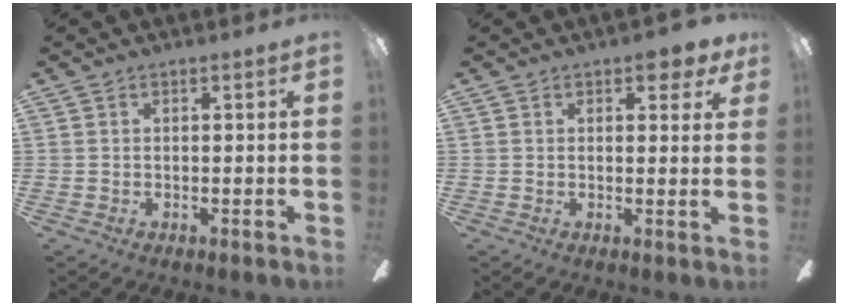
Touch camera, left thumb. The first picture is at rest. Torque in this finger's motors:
{"motor_torque": [0.24, 0.16, 0.53, -0.31, 0.00]}